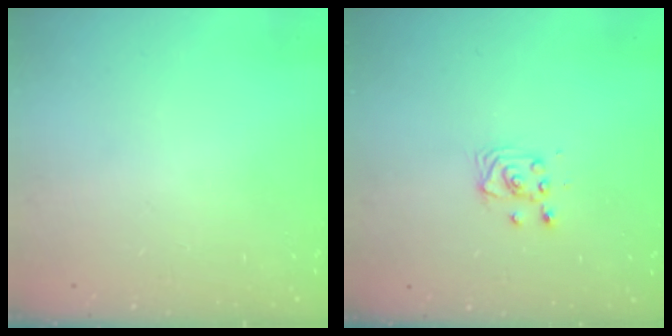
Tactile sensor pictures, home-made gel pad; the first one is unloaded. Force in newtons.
{"total": 3.5, "press": 3.5, "slide": 0.4}